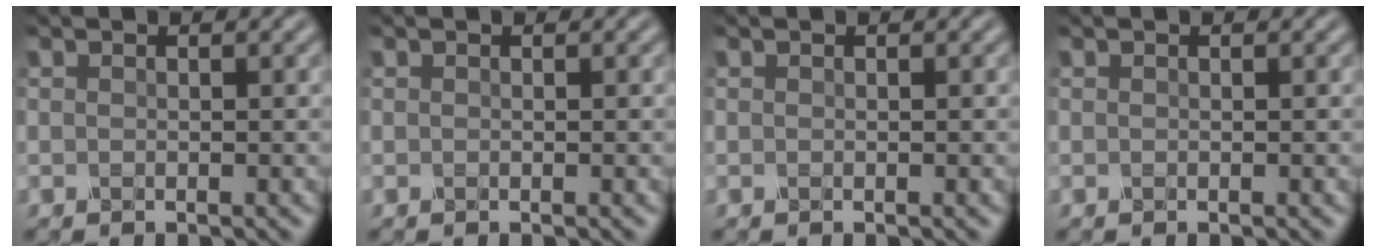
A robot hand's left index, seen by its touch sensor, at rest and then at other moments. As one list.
[{"total": 0.0}, {"total": 0.0}, {"total": 0.0}]